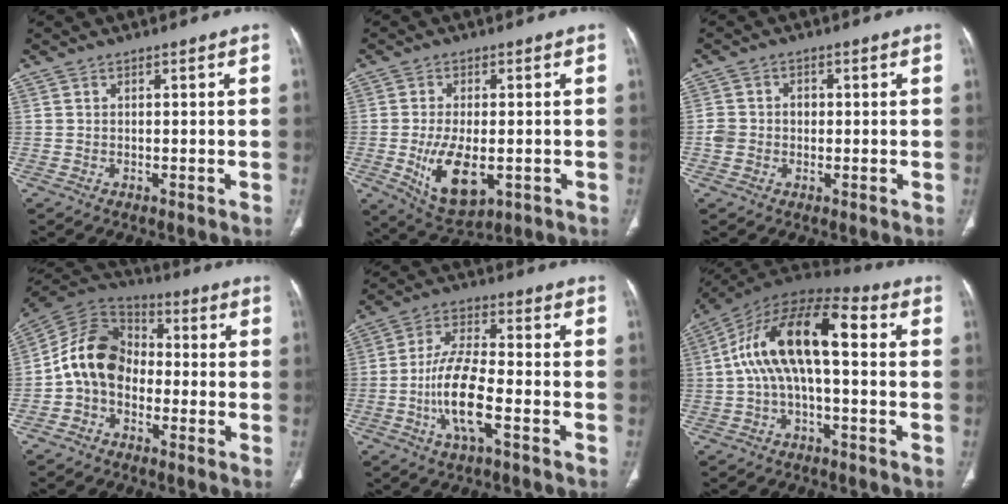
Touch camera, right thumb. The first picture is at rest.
{"total": 11.0, "force": [-2.5, 5.6, 9.1], "torque": [-0.156, -0.012, -0.026]}
{"total": 4.0, "force": [-0.4, 3.5, 1.9], "torque": [-0.028, 0.015, -0.006]}
{"total": 12.2, "force": [-2.1, 9.2, 7.7], "torque": [-0.131, 0.044, -0.055]}
{"total": 11.4, "force": [-3.8, 3.7, 10.1], "torque": [-0.206, 0.022, -0.073]}
{"total": 16.3, "force": [1.1, 7.2, 14.6], "torque": [-0.265, 0.054, 0.009]}